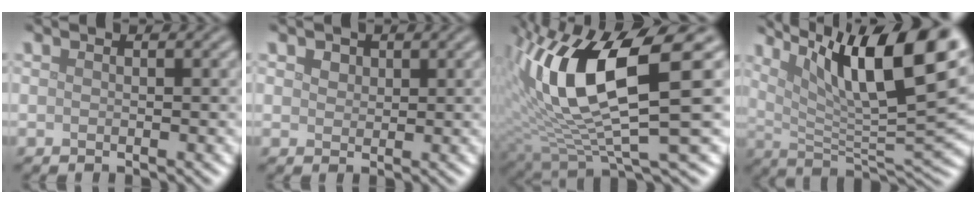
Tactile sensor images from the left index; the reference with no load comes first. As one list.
[{"total": 1.5, "force": [0.9, 1.1, 0.6], "torque": [-0.011, 0.002, 0.010]}, {"total": 12.7, "force": [2.7, 4.0, 11.8], "torque": [-0.237, -0.005, 0.054]}, {"total": 14.9, "force": [7.8, 4.2, 12.0], "torque": [-0.190, 0.001, 0.135]}]